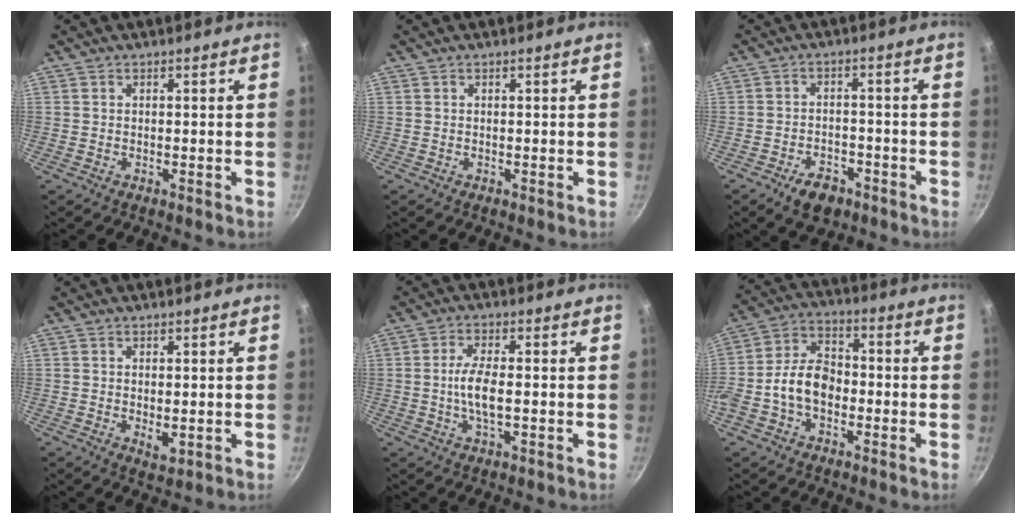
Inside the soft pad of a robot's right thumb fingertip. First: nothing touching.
{"total": 0.0}
{"total": 6.5, "force": [-4.0, 3.9, 3.4], "torque": [-0.040, 0.027, -0.057]}
{"total": 2.7, "force": [0.0, 1.4, 2.3], "torque": [-0.037, -0.008, 0.004]}
{"total": 6.1, "force": [-0.5, 2.1, 5.8], "torque": [-0.118, 0.006, -0.014]}
{"total": 10.4, "force": [-2.4, 7.2, 7.2], "torque": [-0.106, 0.038, -0.058]}